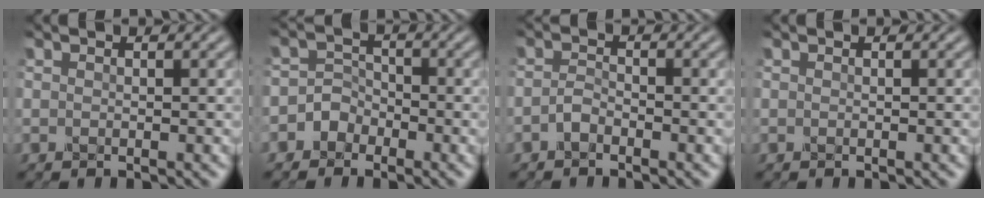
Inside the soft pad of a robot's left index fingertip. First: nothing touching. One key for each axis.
{"total": 1.9, "fx": -1.1, "fy": 1.5, "fz": 0.3, "tx": 0.015, "ty": 0.013, "tz": -0.032}
{"total": 1.1, "fx": -0.7, "fy": 0.4, "fz": 0.7, "tx": -0.017, "ty": 0.006, "tz": -0.019}
{"total": 0.0}